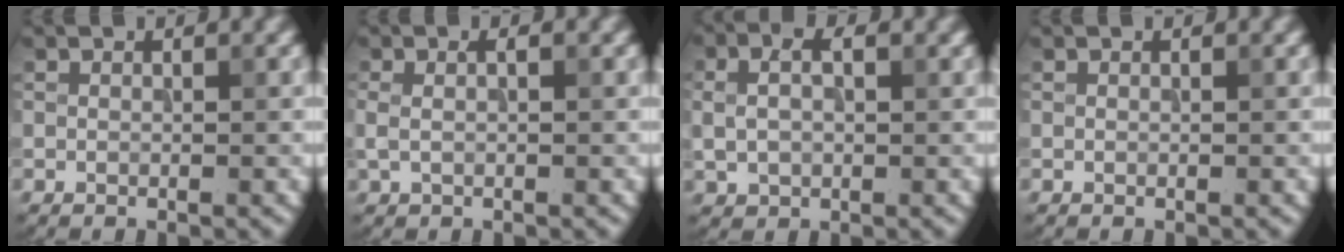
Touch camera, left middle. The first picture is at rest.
{"total": 1.6, "force": [0.2, 0.6, 1.4], "torque": [-0.032, 0.002, 0.002]}
{"total": 3.6, "force": [0.8, 2.3, 2.6], "torque": [-0.055, 0.008, 0.016]}
{"total": 0.0}